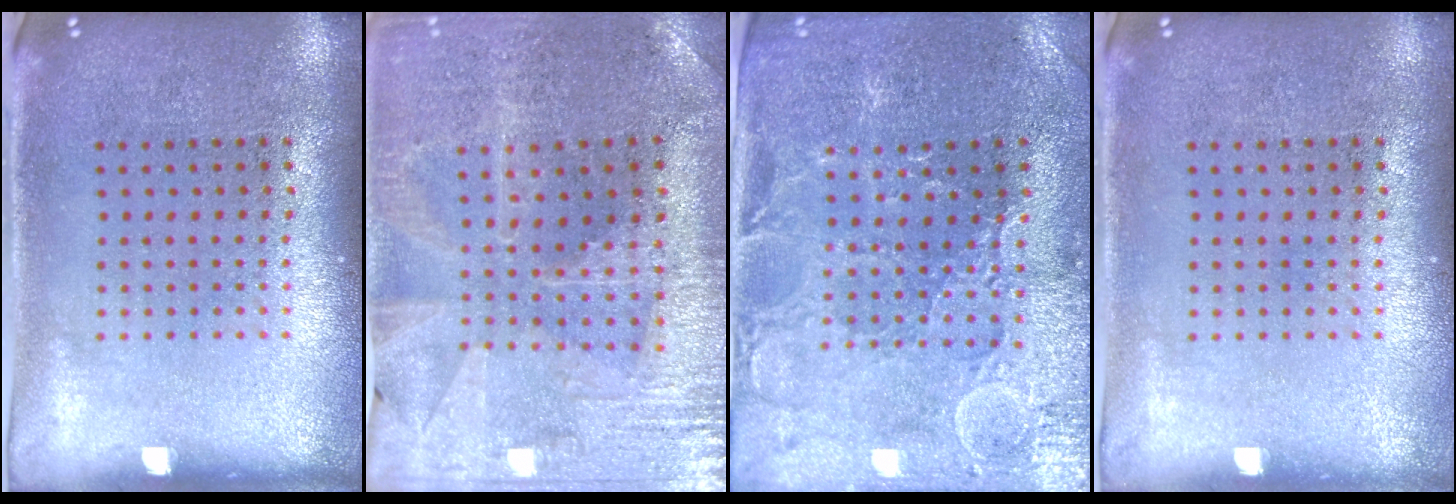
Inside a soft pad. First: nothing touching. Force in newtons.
{"total": 1.4, "press": 1.3, "slide": 0.4}
{"total": 1.6, "press": 1.5, "slide": 0.5}
{"total": 0.0}